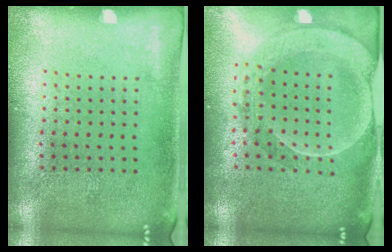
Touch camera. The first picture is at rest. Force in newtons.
{"total": 2.3, "press": 2.1, "slide": 0.9}